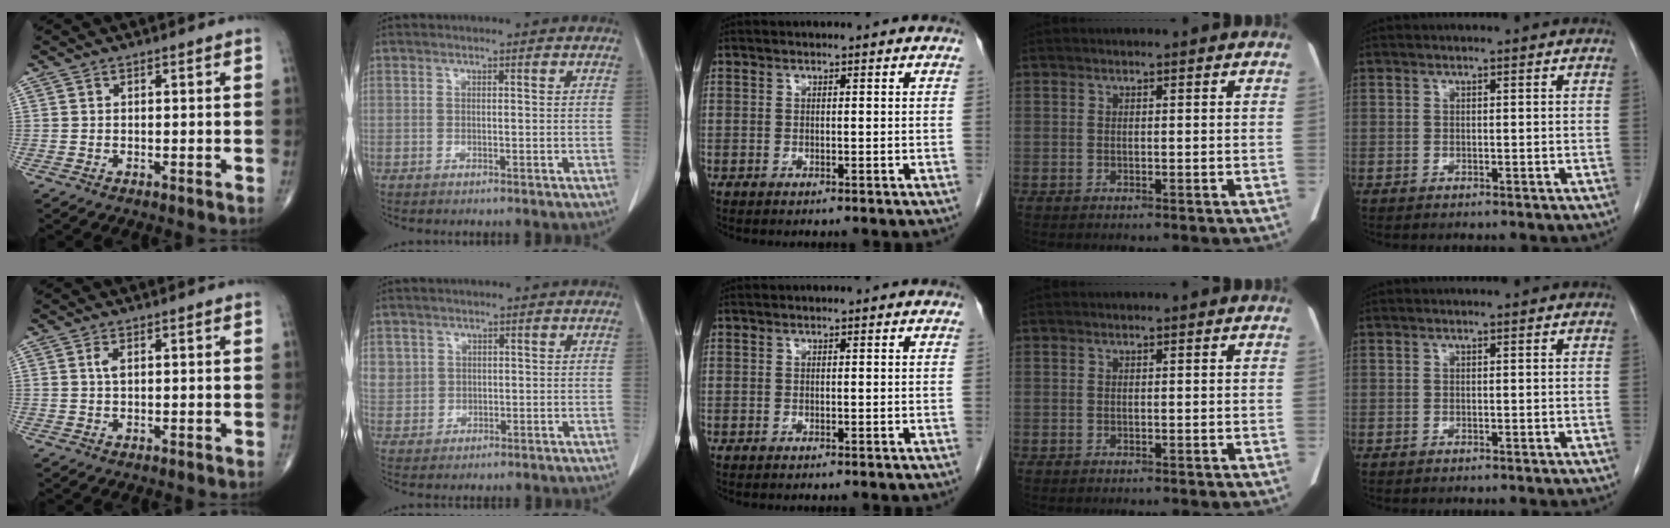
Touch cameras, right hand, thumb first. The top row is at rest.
{"thumb": {"total": 1.4, "force": [0.5, 0.6, 1.2], "torque": [-0.029, 0.002, 0.010]}, "index": {"total": 5.1, "force": [2.0, 4.6, 0.6], "torque": [-0.012, 0.008, 0.049]}}